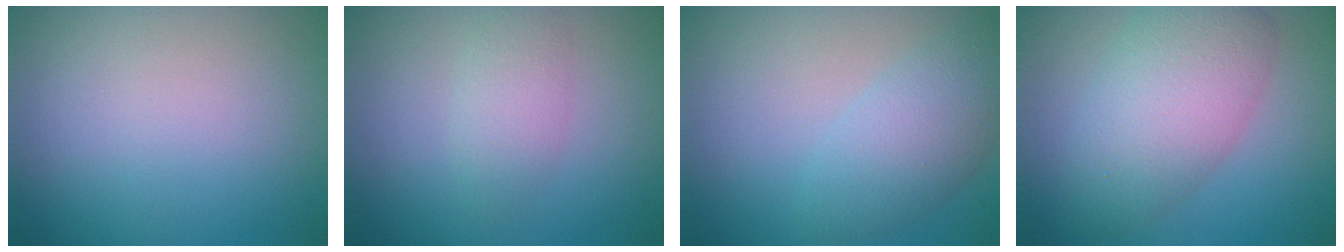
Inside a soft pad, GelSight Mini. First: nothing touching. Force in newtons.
{"total": 2.2, "press": 2.2, "slide": 0.1}
{"total": 3.9, "press": 3.9, "slide": 0.1}
{"total": 6.3, "press": 6.3, "slide": 0.3}